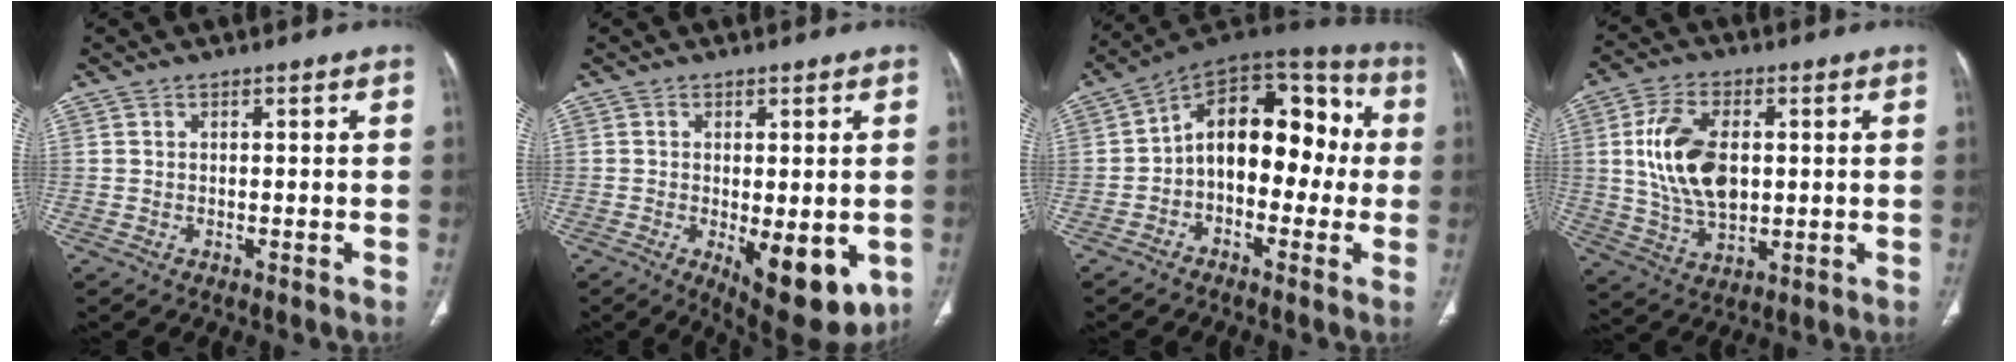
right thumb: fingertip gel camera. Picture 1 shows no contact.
{"total": 12.1, "force": [-3.3, 4.9, 10.5], "torque": [-0.125, -0.021, -0.032]}
{"total": 16.5, "force": [-0.6, 10.4, 12.8], "torque": [-0.140, 0.058, -0.026]}
{"total": 13.7, "force": [1.6, 8.0, 10.9], "torque": [-0.200, -0.004, 0.037]}